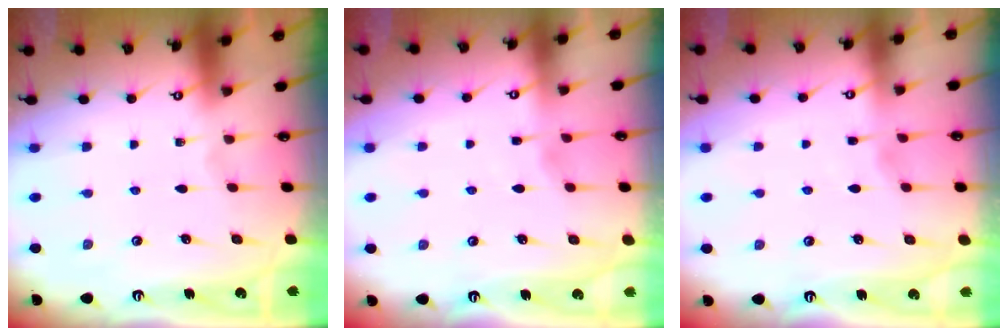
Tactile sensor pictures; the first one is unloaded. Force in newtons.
{"total": 1.9, "press": 1.9, "slide": 0.4}
{"total": 1.9, "press": 1.9, "slide": 0.4}